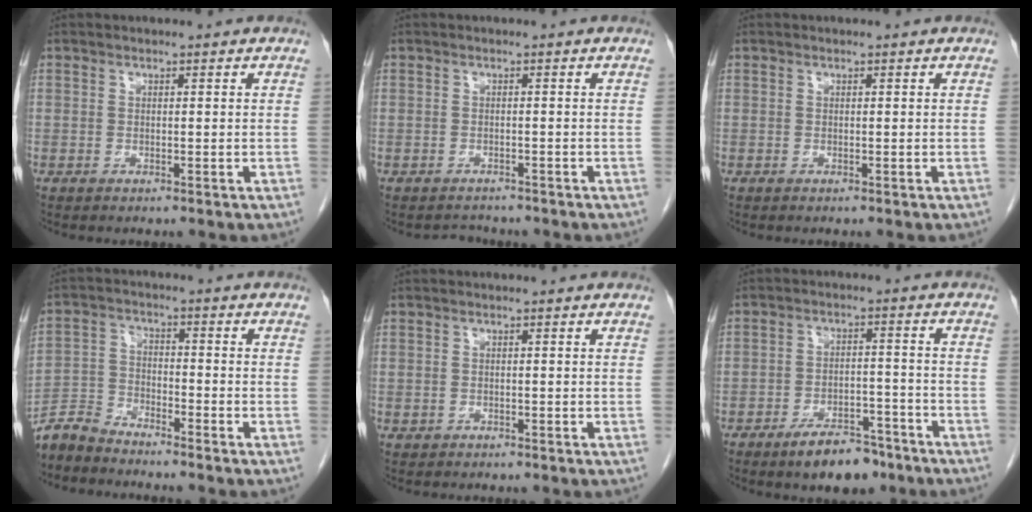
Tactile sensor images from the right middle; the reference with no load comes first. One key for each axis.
{"total": 1.9, "fx": -1.7, "fy": 0.7, "fz": -0.2, "tx": -0.002, "ty": -0.005, "tz": -0.025}
{"total": 0.0}
{"total": 5.7, "fx": -5.6, "fy": 0.6, "fz": 0.5, "tx": -0.013, "ty": -0.009, "tz": -0.112}
{"total": 0.5, "fx": -0.2, "fy": 0.5, "fz": 0.0, "tx": -0.004, "ty": 0.003, "tz": -0.002}
{"total": 7.4, "fx": -5.4, "fy": 3.0, "fz": 4.1, "tx": -0.065, "ty": 0.002, "tz": -0.083}